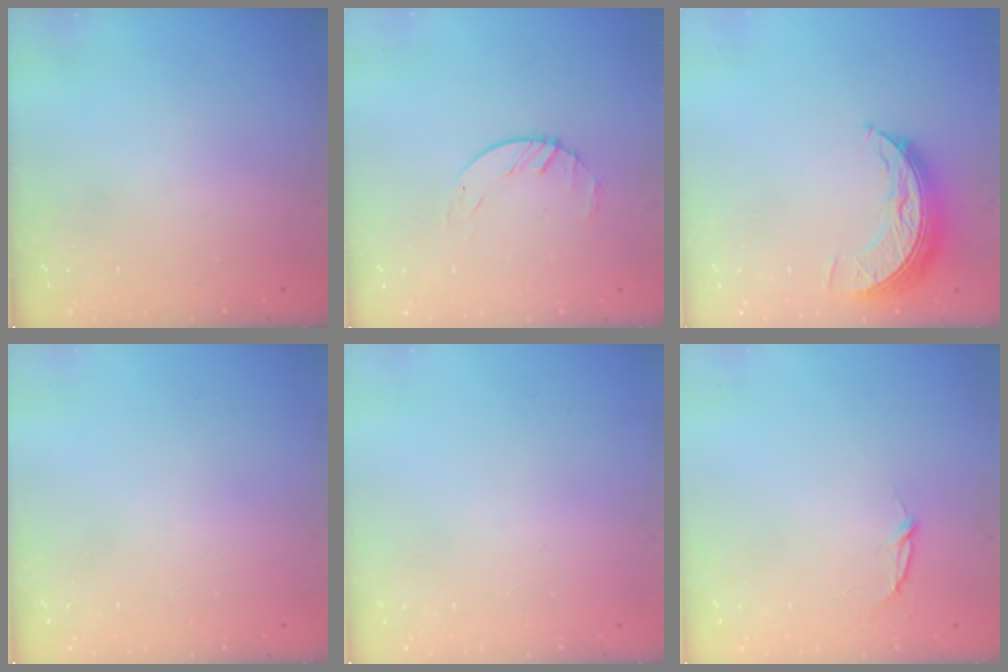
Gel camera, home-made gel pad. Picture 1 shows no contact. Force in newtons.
{"total": 1.6, "press": 1.6, "slide": 0.3}
{"total": 8.7, "press": 8.7, "slide": 0.6}
{"total": 0.0}
{"total": 0.0}
{"total": 2.8, "press": 2.8, "slide": 0.3}